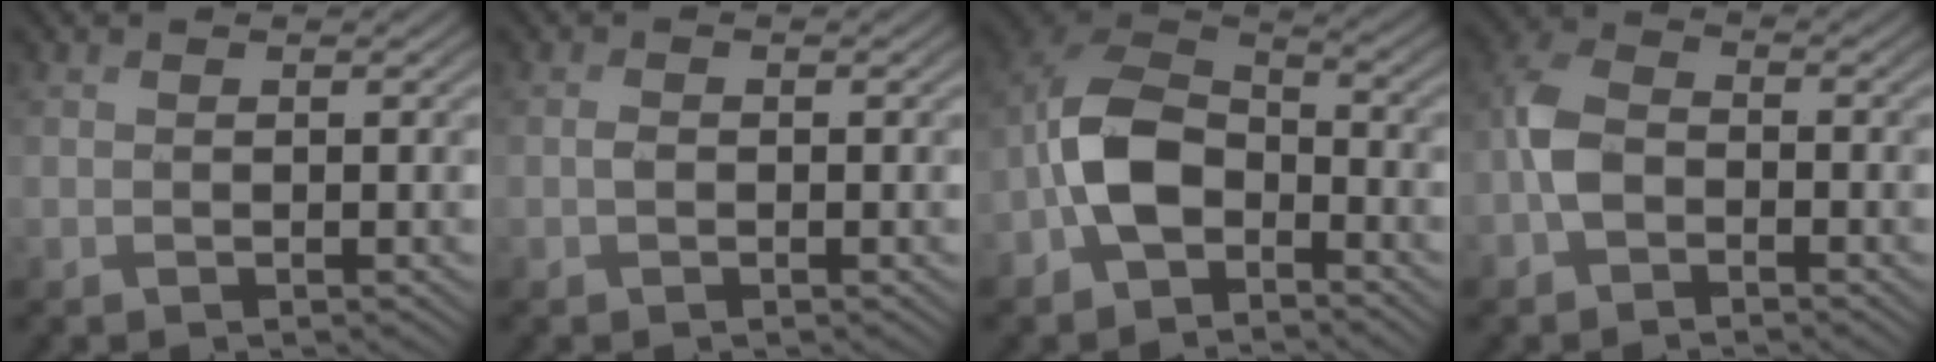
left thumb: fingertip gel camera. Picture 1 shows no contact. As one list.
[{"total": 0.6, "force": [0.2, 0.3, 0.5], "torque": [-0.010, 0.007, 0.003]}, {"total": 8.7, "force": [-3.3, 5.3, 6.1], "torque": [-0.128, 0.012, -0.087]}, {"total": 4.1, "force": [-1.5, 2.7, 2.8], "torque": [-0.063, 0.010, -0.042]}]